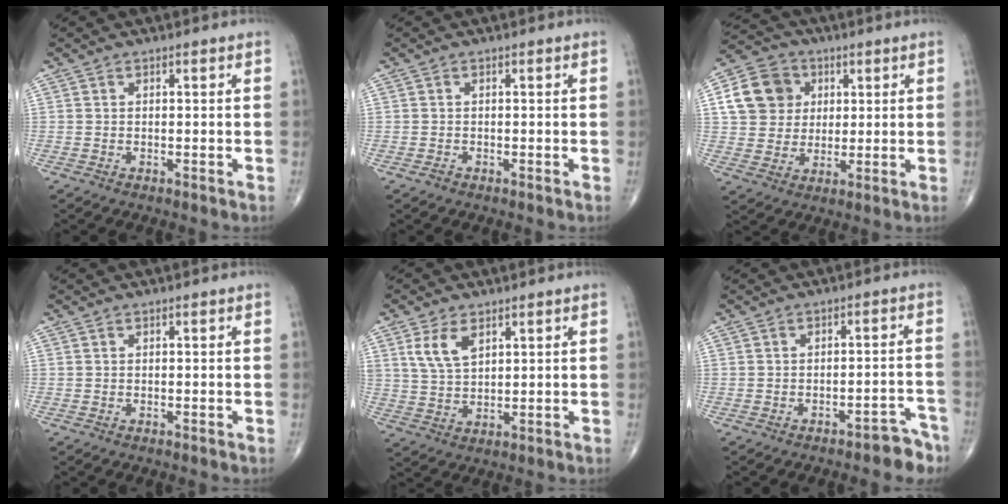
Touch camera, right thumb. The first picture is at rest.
{"total": 0.6, "force": [-0.4, 0.4, 0.2], "torque": [-0.004, 0.000, -0.011]}
{"total": 11.6, "force": [2.9, 10.2, 4.8], "torque": [-0.068, 0.000, 0.047]}
{"total": 0.0}
{"total": 6.4, "force": [3.1, 3.5, 4.4], "torque": [-0.079, -0.013, 0.067]}
{"total": 5.8, "force": [-4.5, 2.3, 2.7], "torque": [-0.015, 0.048, -0.055]}